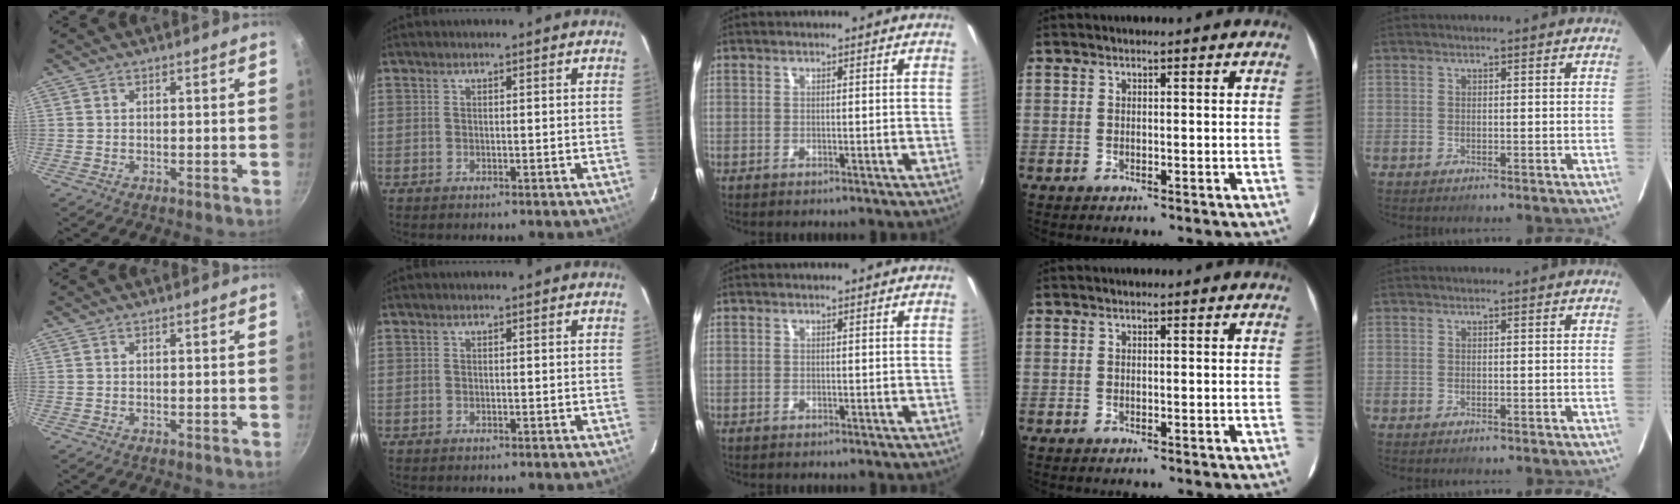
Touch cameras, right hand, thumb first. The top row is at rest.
{}